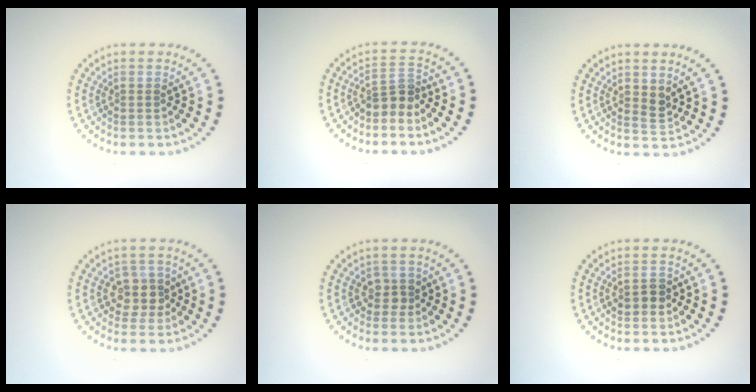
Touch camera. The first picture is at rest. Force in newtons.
{"total": 2.4, "press": 1.8, "slide": 1.6}
{"total": 1.2, "press": 1.1, "slide": 0.5}
{"total": 2.5, "press": 2.2, "slide": 1.2}
{"total": 1.6, "press": 1.3, "slide": 0.9}
{"total": 1.7, "press": 1.7, "slide": 0.2}